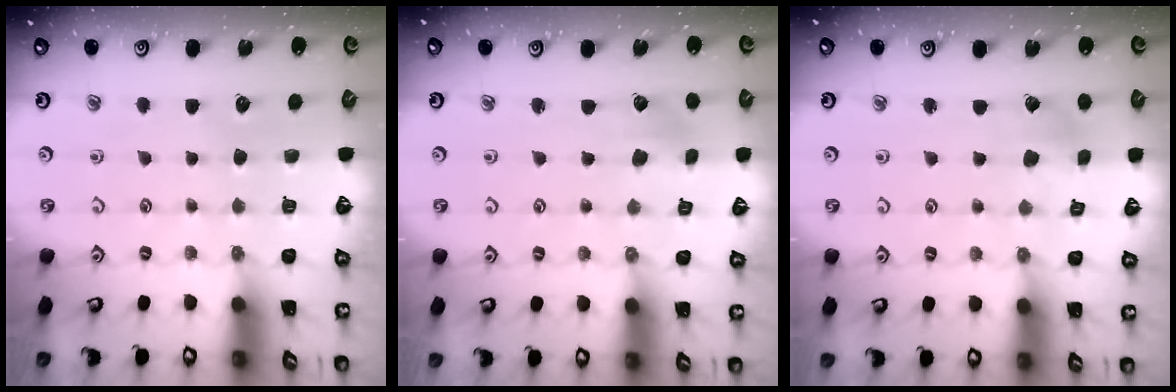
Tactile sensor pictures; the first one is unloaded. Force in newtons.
{"total": 2.3, "press": 2.3, "slide": 0.4}
{"total": 2.6, "press": 2.6, "slide": 0.2}